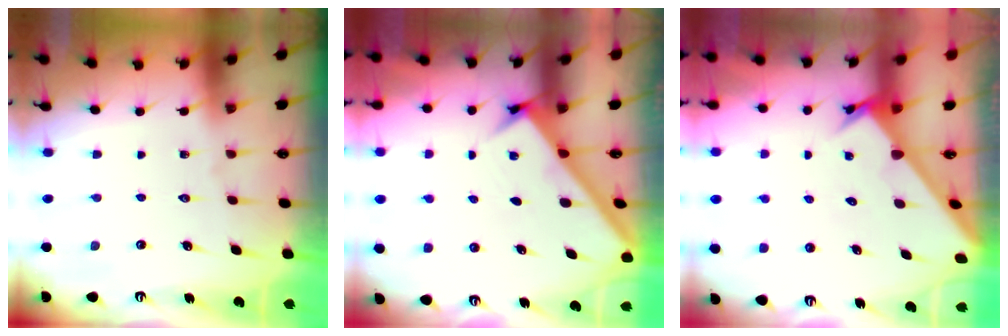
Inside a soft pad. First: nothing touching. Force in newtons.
{"total": 2.9, "press": 2.9, "slide": 0.3}
{"total": 2.6, "press": 2.6, "slide": 0.2}